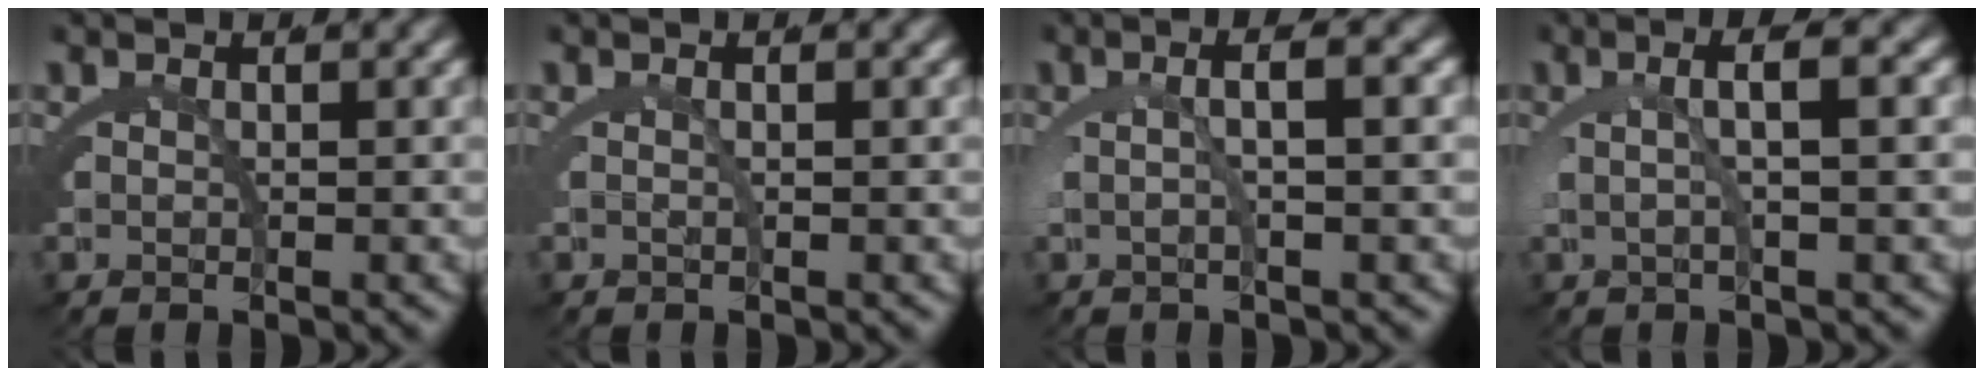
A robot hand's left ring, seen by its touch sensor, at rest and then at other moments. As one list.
[{"total": 0.7, "force": [-0.1, -0.3, 0.6], "torque": [-0.014, 0.002, -0.001]}, {"total": 3.1, "force": [0.3, 0.0, 3.1], "torque": [-0.051, 0.011, 0.004]}, {"total": 3.9, "force": [1.0, 0.2, 3.7], "torque": [-0.063, 0.015, 0.013]}]